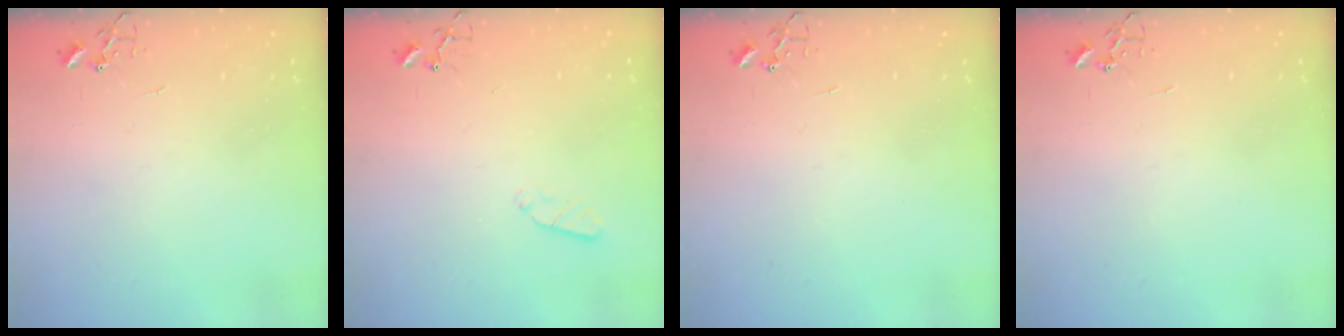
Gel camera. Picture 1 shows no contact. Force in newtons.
{"total": 3.5, "press": 3.4, "slide": 0.5}
{"total": 0.0}
{"total": 0.0}